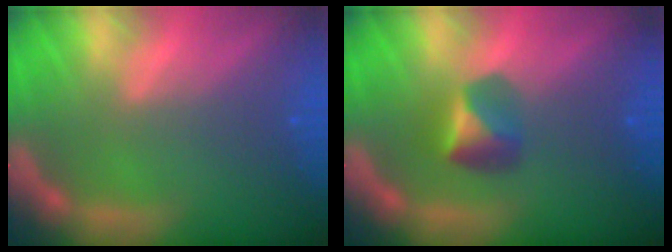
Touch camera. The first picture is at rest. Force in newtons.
{"total": 2.9}